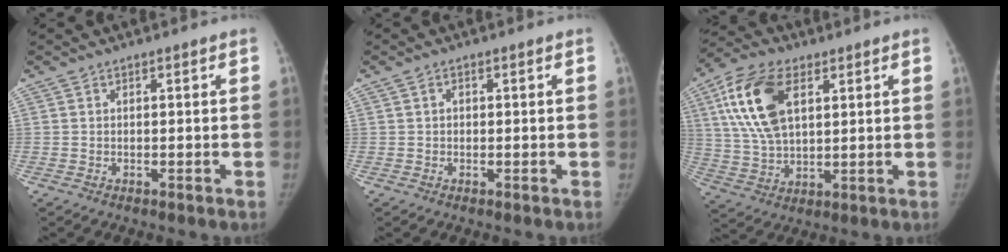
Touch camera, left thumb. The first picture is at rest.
{"total": 1.0, "force": [0.3, 0.9, 0.4], "torque": [-0.002, 0.002, 0.003]}
{"total": 15.4, "force": [5.6, 8.7, 11.4], "torque": [-0.213, -0.006, 0.108]}